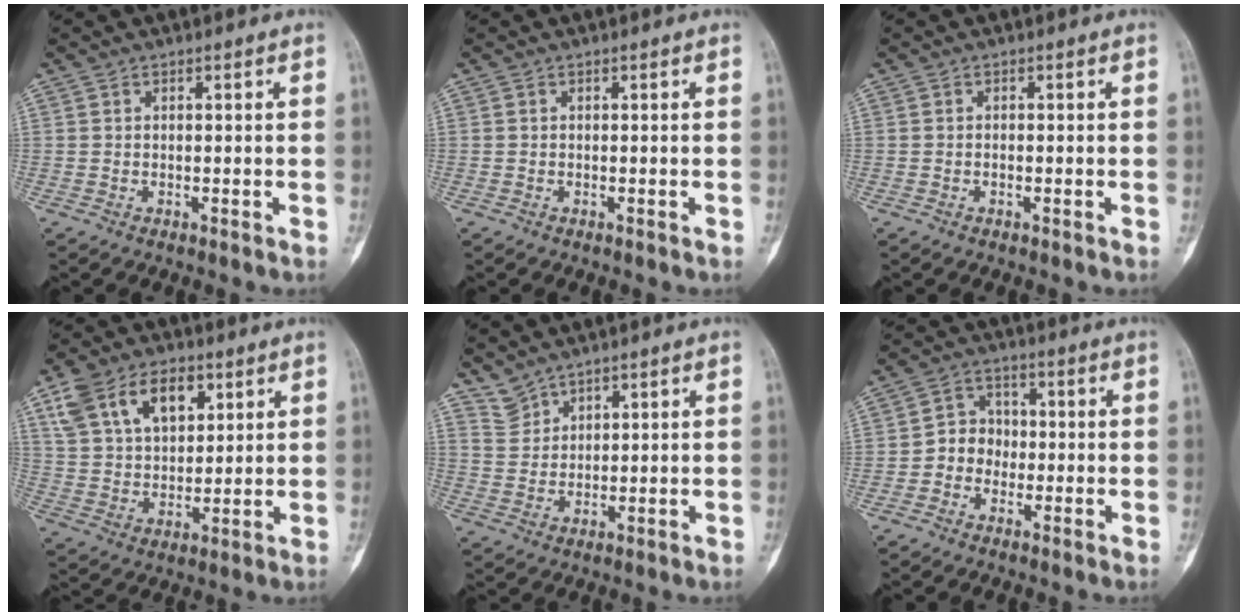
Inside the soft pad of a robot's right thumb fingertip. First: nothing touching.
{"total": 0.0}
{"total": 0.5, "force": [-0.2, 0.3, 0.4], "torque": [-0.008, 0.001, -0.004]}
{"total": 14.3, "force": [6.7, 8.8, 9.1], "torque": [-0.140, -0.009, 0.133]}
{"total": 3.4, "force": [3.2, 1.3, 0.1], "torque": [0.009, -0.016, 0.071]}
{"total": 5.7, "force": [-1.4, 5.0, 2.3], "torque": [-0.005, 0.022, -0.039]}